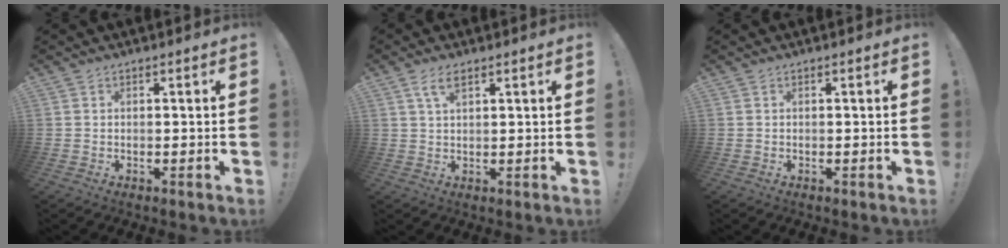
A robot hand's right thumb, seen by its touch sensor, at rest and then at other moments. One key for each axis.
{"total": 4.3, "fx": 2.4, "fy": 1.8, "fz": 3.2, "tx": -0.053, "ty": -0.006, "tz": 0.041}
{"total": 0.0}